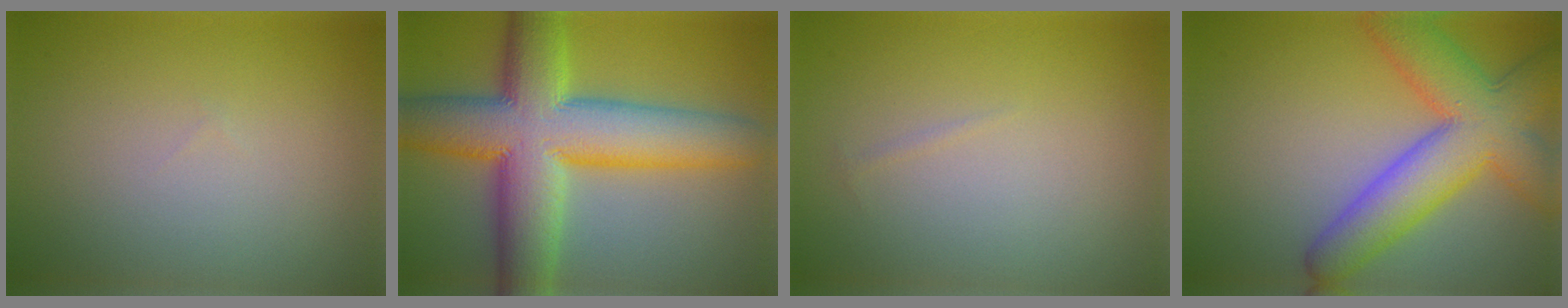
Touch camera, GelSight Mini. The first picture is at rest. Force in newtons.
{"total": 13.3, "press": 13.3, "slide": 0.3}
{"total": 0.8, "press": 0.8, "slide": 0.2}
{"total": 9.0, "press": 9.0, "slide": 0.3}